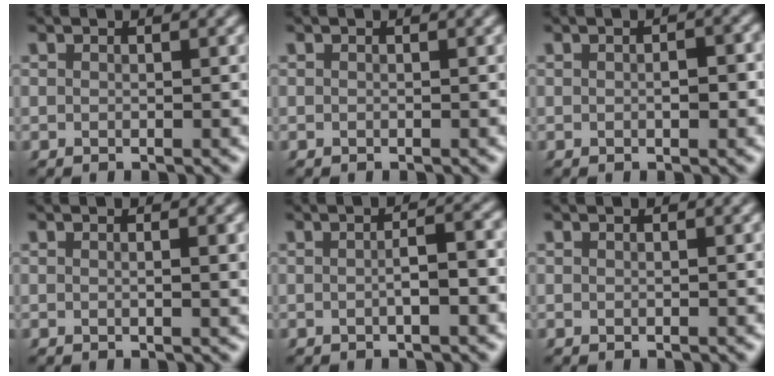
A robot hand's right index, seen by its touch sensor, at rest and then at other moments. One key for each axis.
{"total": 0.0}
{"total": 1.4, "fx": -0.1, "fy": 0.8, "fz": 1.2, "tx": -0.015, "ty": 0.000, "tz": -0.002}
{"total": 0.8, "fx": 0.2, "fy": -0.1, "fz": 0.8, "tx": -0.009, "ty": 0.002, "tz": 0.002}
{"total": 2.2, "fx": -0.5, "fy": 0.5, "fz": 2.1, "tx": -0.026, "ty": 0.003, "tz": -0.011}
{"total": 0.0}